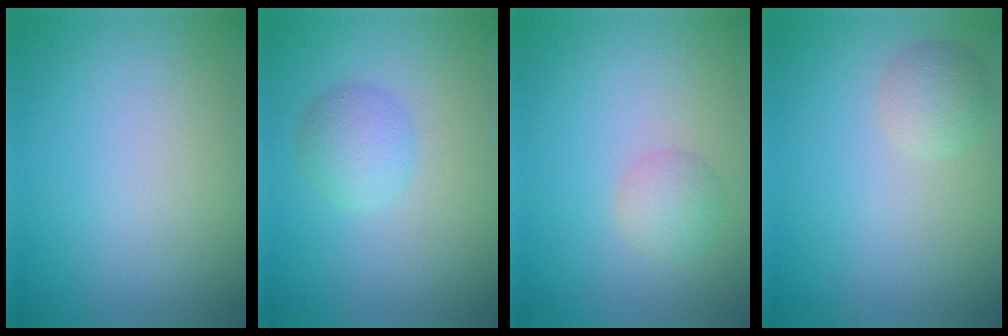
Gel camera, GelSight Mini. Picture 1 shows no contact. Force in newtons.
{"total": 2.6, "press": 2.6, "slide": 0.1}
{"total": 2.0, "press": 2.0, "slide": 0.0}
{"total": 2.1, "press": 2.1, "slide": 0.1}